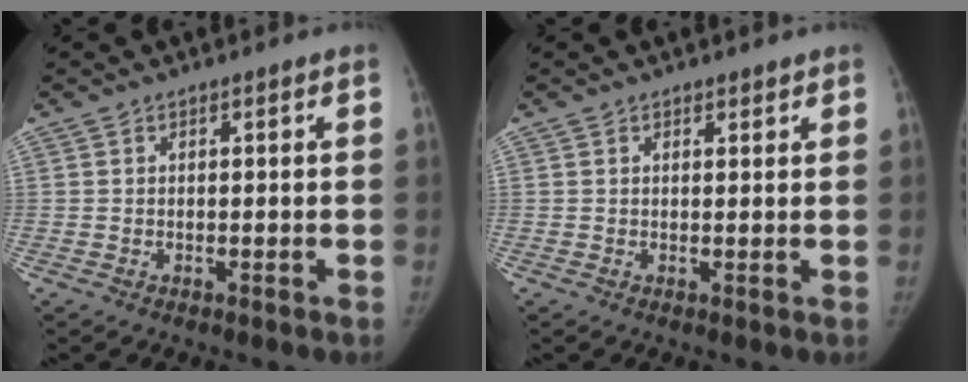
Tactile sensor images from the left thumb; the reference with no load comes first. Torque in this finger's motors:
{"motor_torque": [-0.58, -0.06, 0.03, 0.30, -0.02]}